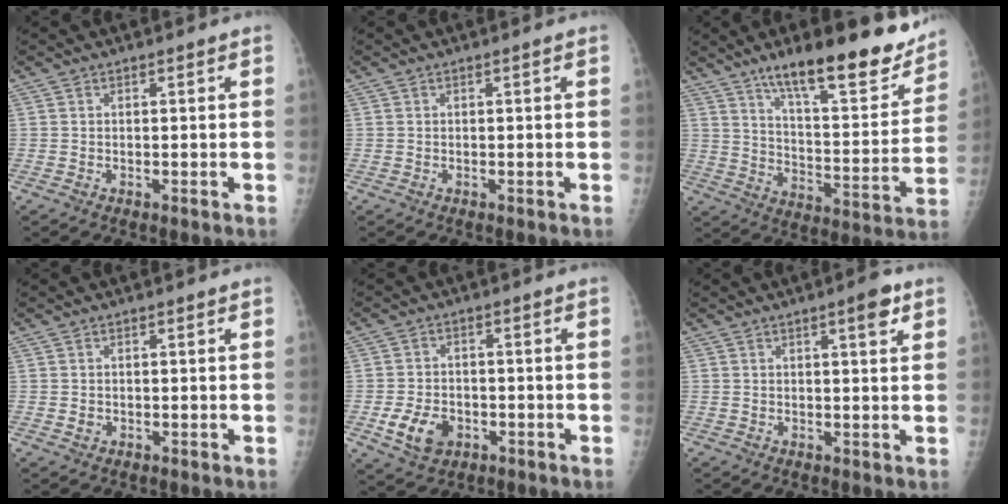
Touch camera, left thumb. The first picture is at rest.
{"total": 0.0}
{"total": 21.8, "force": [15.6, 6.0, 14.0], "torque": [-0.165, -0.079, 0.242]}
{"total": 0.8, "force": [-0.2, 0.7, 0.3], "torque": [0.002, 0.002, 0.001]}
{"total": 7.1, "force": [-2.6, 5.2, 4.1], "torque": [-0.057, 0.007, -0.038]}
{"total": 3.4, "force": [1.9, 0.8, 2.8], "torque": [-0.035, -0.007, 0.023]}